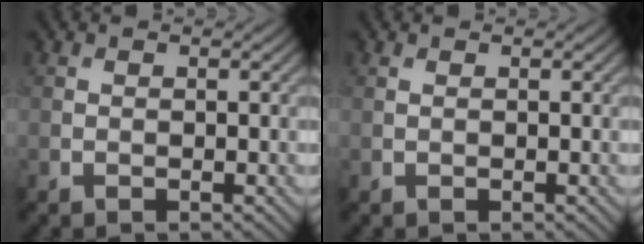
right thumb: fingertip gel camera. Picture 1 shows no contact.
{"total": 0.0}